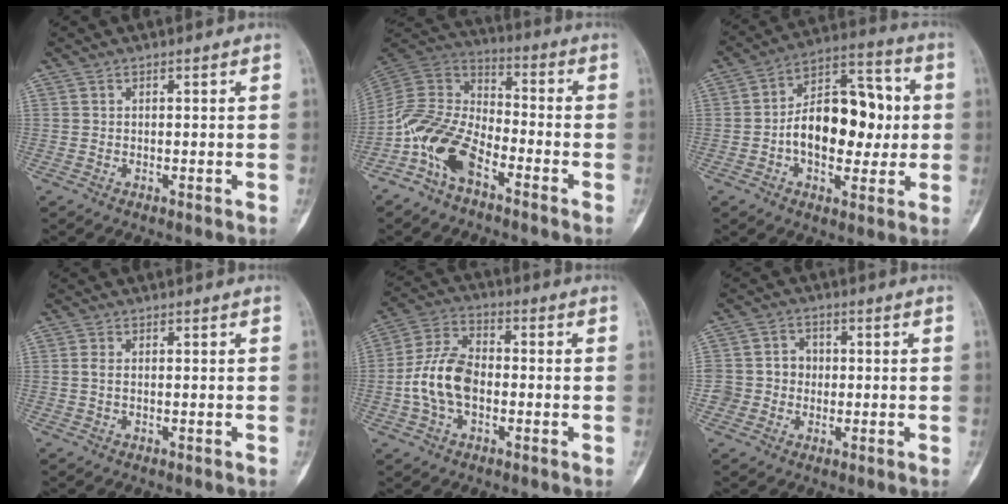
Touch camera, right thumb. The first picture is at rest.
{"total": 13.7, "force": [-6.7, 7.7, 9.2], "torque": [-0.176, 0.058, -0.141]}
{"total": 17.3, "force": [-0.7, 10.4, 13.8], "torque": [-0.174, 0.035, -0.016]}
{"total": 1.2, "force": [0.0, 0.6, 1.1], "torque": [-0.026, -0.001, 0.000]}
{"total": 11.3, "force": [-1.8, 7.1, 8.6], "torque": [-0.168, 0.031, -0.041]}
{"total": 5.8, "force": [-0.6, 5.6, 1.5], "torque": [0.005, 0.018, -0.015]}